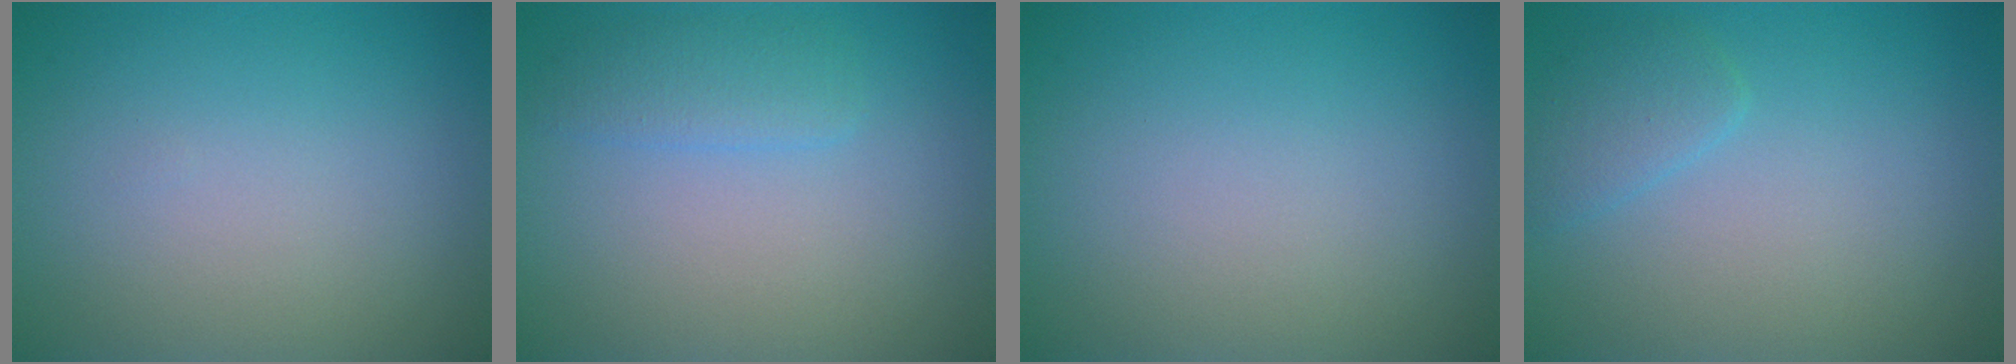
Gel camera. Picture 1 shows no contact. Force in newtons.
{"total": 1.9, "press": 1.9, "slide": 0.2}
{"total": 0.0}
{"total": 1.6, "press": 1.6, "slide": 0.2}